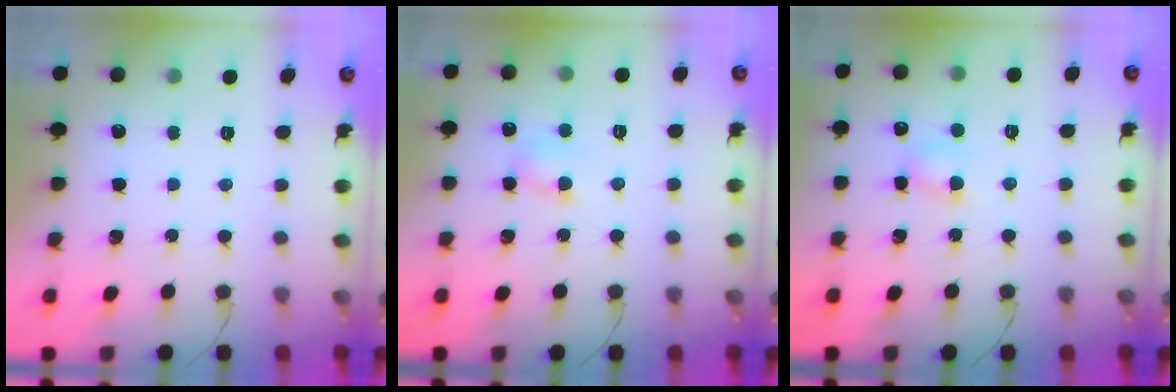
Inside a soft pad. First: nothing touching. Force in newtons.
{"total": 4.8, "press": 4.8, "slide": 0.8}
{"total": 4.4, "press": 4.2, "slide": 1.3}